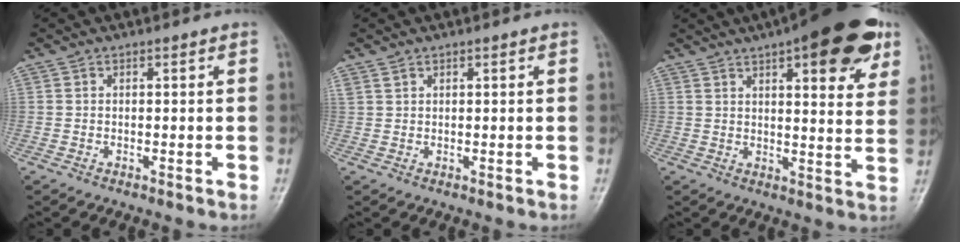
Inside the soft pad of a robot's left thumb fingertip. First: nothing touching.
{"total": 0.8, "force": [0.7, 0.3, 0.2], "torque": [0.001, -0.002, 0.013]}
{"total": 18.7, "force": [10.0, 6.1, 14.6], "torque": [-0.167, -0.021, 0.132]}